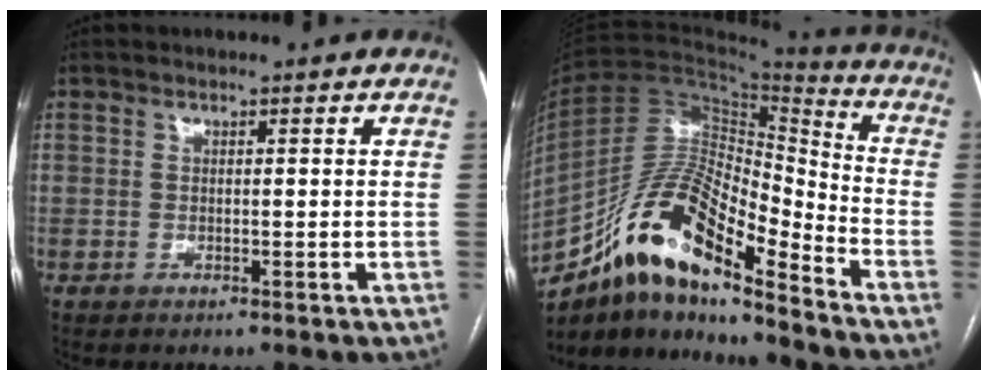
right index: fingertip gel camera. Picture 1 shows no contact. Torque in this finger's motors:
{"motor_torque": [0.75, -0.91, 0.98, 0.21]}